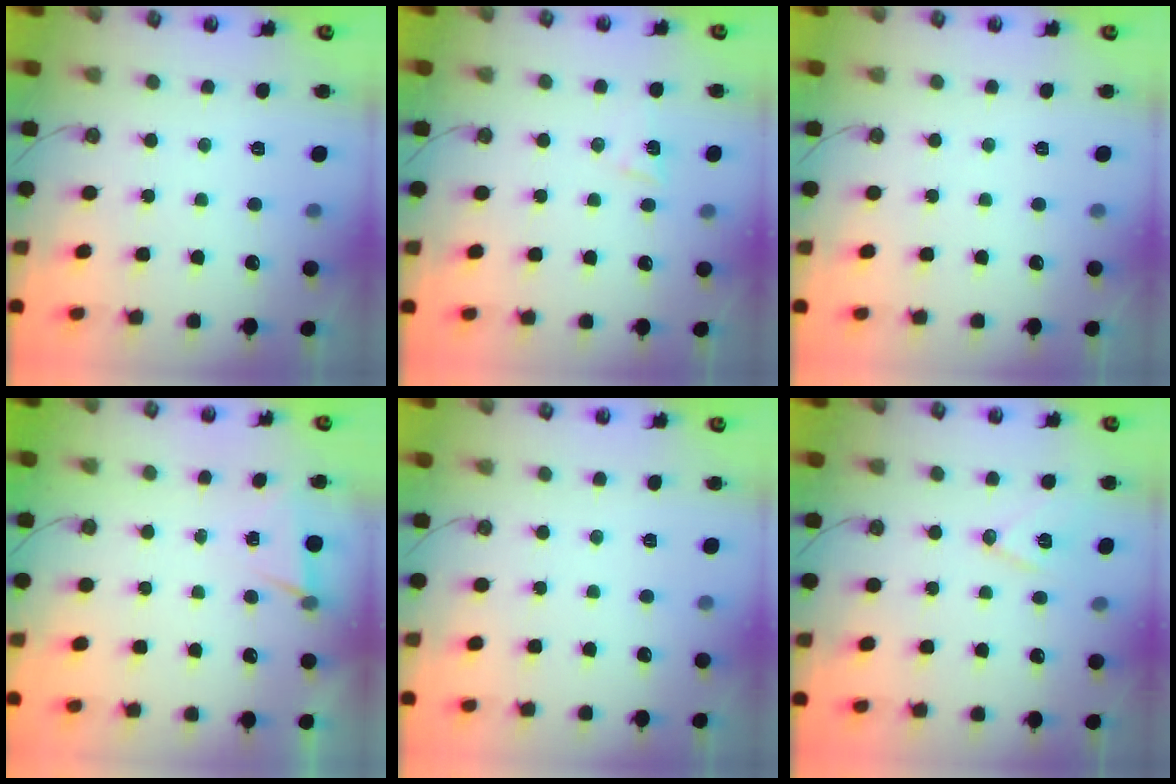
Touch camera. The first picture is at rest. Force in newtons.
{"total": 5.9, "press": 5.8, "slide": 1.2}
{"total": 0.0}
{"total": 4.7, "press": 1.6, "slide": 4.4}
{"total": 0.0}
{"total": 10.0, "press": 9.4, "slide": 3.5}